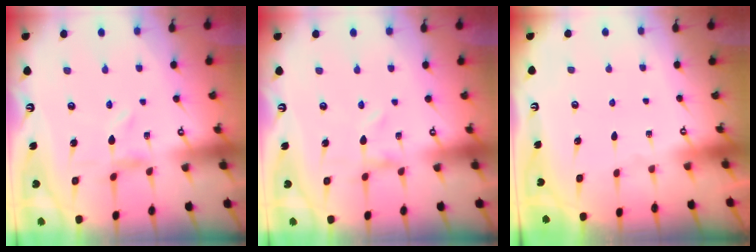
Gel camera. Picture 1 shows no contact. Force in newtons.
{"total": 0.0}
{"total": 0.0}